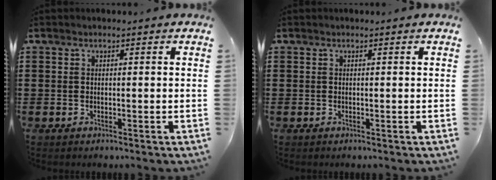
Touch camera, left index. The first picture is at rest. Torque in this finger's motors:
{"motor_torque": [-0.02, 0.01, 0.02, -0.01]}